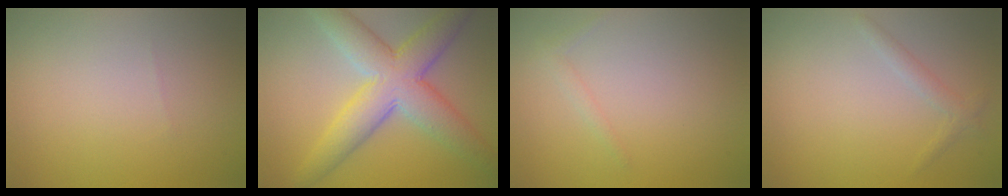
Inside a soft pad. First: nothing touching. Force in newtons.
{"total": 8.2, "press": 8.2, "slide": 0.5}
{"total": 0.8, "press": 0.8, "slide": 0.1}
{"total": 1.2, "press": 1.2, "slide": 0.1}